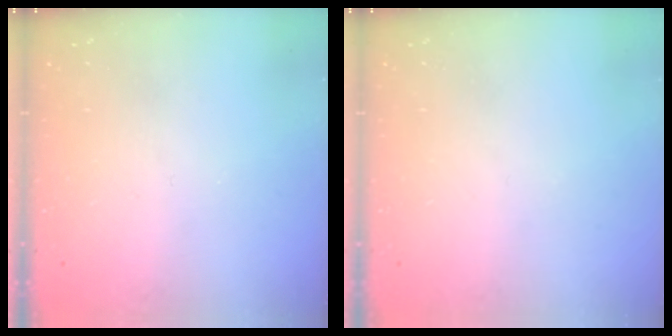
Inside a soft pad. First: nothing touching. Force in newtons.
{"total": 0.0}